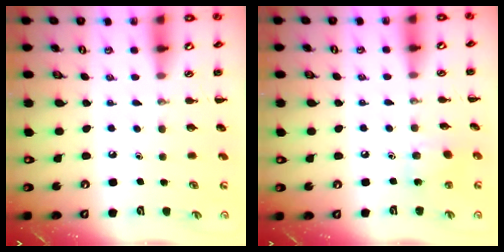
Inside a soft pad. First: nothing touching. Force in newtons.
{"total": 4.3, "press": 4.2, "slide": 0.9}